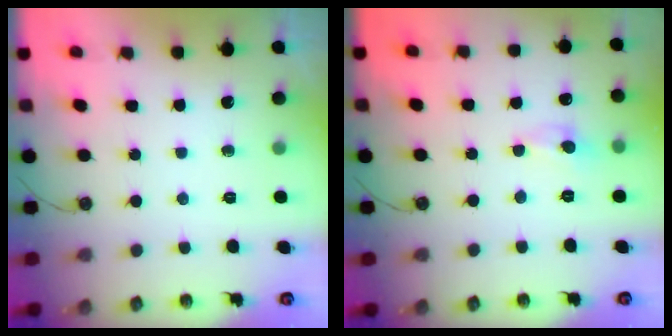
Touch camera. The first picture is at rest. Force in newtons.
{"total": 0.0}